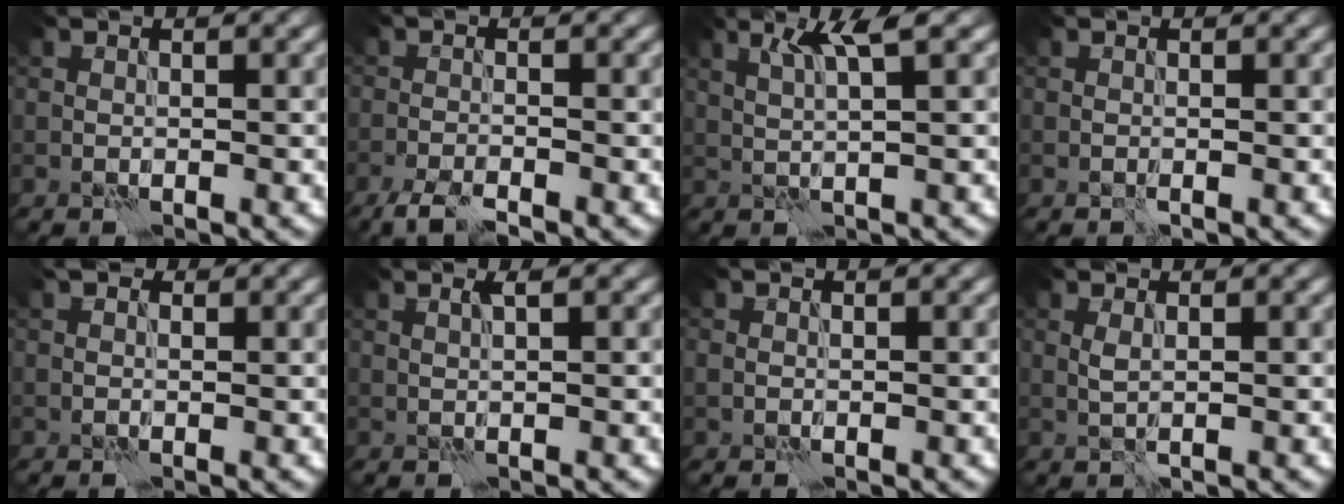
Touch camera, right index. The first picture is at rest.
{"total": 3.1, "force": [-2.5, 0.5, 1.7], "torque": [-0.037, -0.004, -0.053]}
{"total": 3.1, "force": [1.4, 0.1, 2.8], "torque": [-0.051, 0.003, 0.029]}
{"total": 0.0}
{"total": 1.1, "force": [0.5, 0.8, 0.7], "torque": [-0.009, -0.001, -0.002]}
{"total": 1.0, "force": [0.4, 0.0, 0.8], "torque": [-0.019, 0.003, 0.007]}
{"total": 0.8, "force": [-0.1, 0.7, 0.5], "torque": [-0.011, -0.003, 0.001]}
{"total": 0.9, "force": [0.3, 0.2, 0.8], "torque": [-0.022, 0.001, 0.006]}